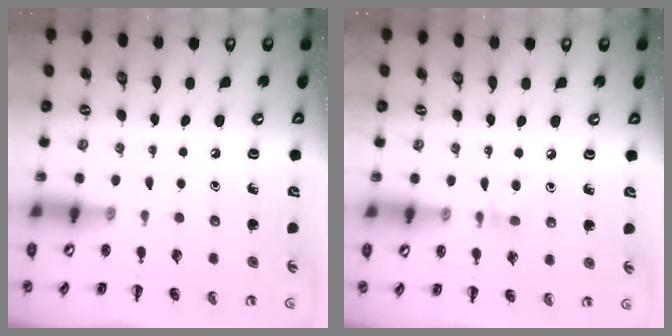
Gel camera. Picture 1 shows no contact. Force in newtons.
{"total": 5.1, "press": 4.8, "slide": 1.7}